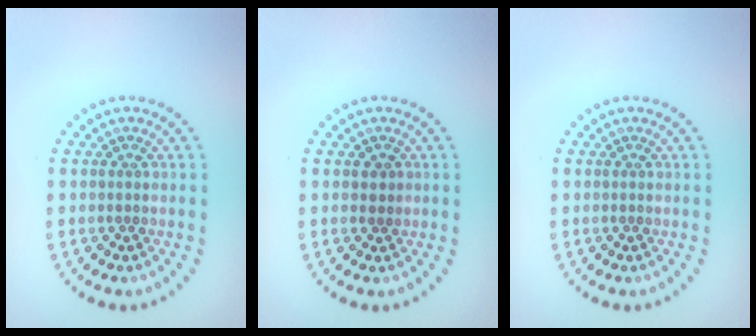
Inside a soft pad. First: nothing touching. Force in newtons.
{"total": 0.9, "press": 0.9, "slide": 0.1}
{"total": 0.0}